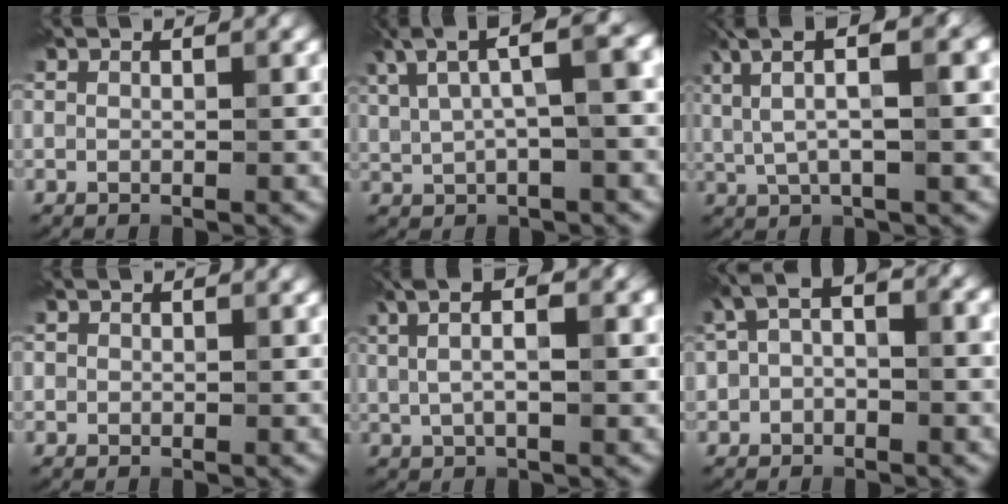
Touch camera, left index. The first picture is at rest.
{"total": 7.7, "force": [3.7, 2.2, 6.5], "torque": [-0.128, 0.029, 0.069]}
{"total": 6.5, "force": [2.3, 1.6, 5.9], "torque": [-0.107, 0.011, 0.041]}
{"total": 0.5, "force": [-0.1, 0.5, 0.0], "torque": [0.002, -0.005, -0.003]}
{"total": 6.6, "force": [2.4, 2.6, 5.6], "torque": [-0.078, 0.012, 0.021]}
{"total": 5.6, "force": [0.2, 3.7, 4.2], "torque": [-0.067, 0.016, -0.008]}